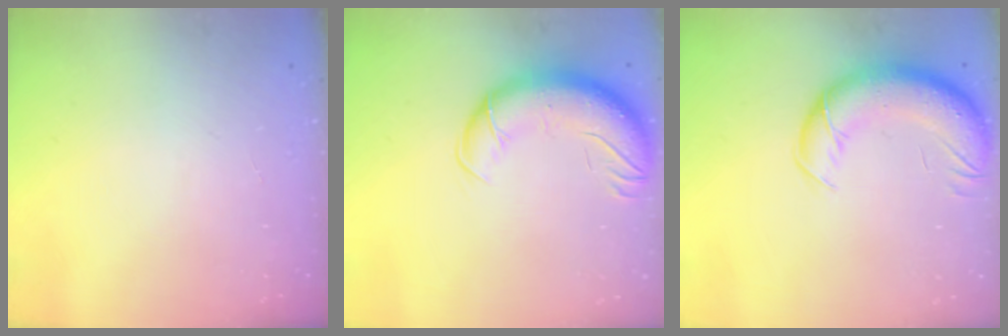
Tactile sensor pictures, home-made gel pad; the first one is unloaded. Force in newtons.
{"total": 16.6, "press": 16.1, "slide": 4.1}
{"total": 15.5, "press": 15.1, "slide": 3.1}